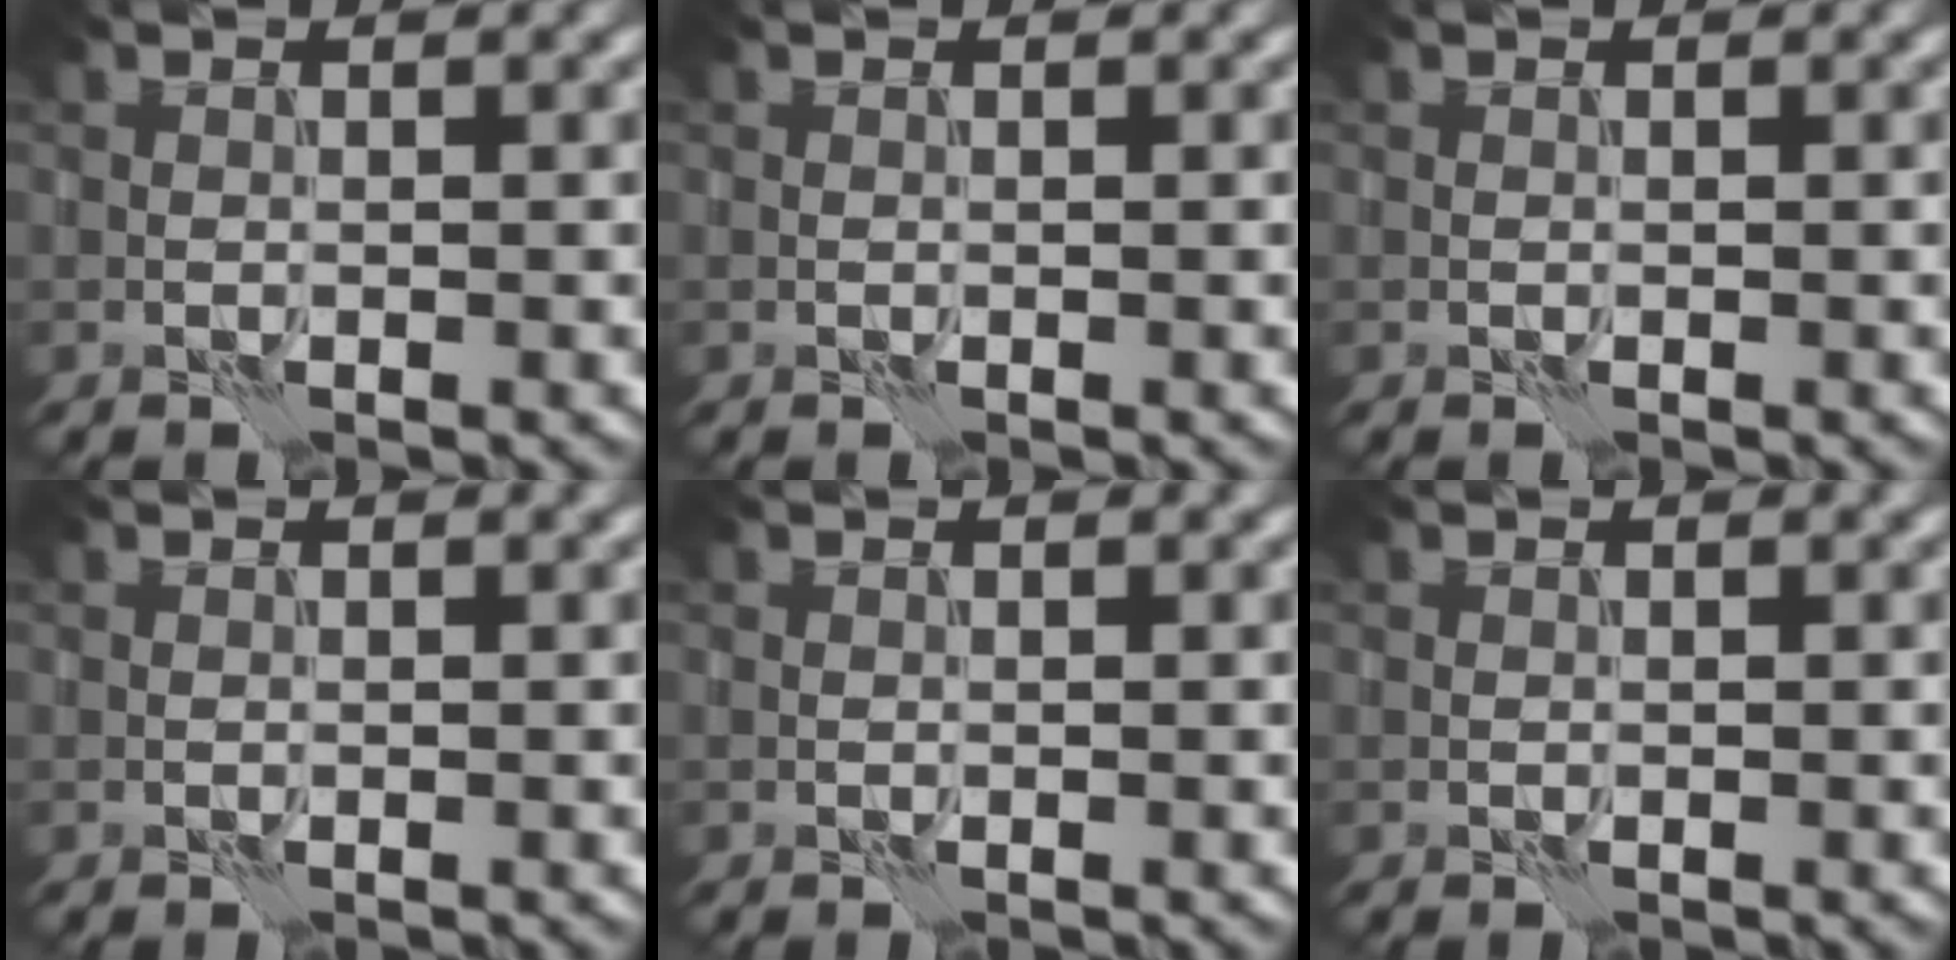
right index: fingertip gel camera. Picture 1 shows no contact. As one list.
[{"total": 0.0}, {"total": 0.0}, {"total": 0.0}, {"total": 0.0}, {"total": 0.0}]